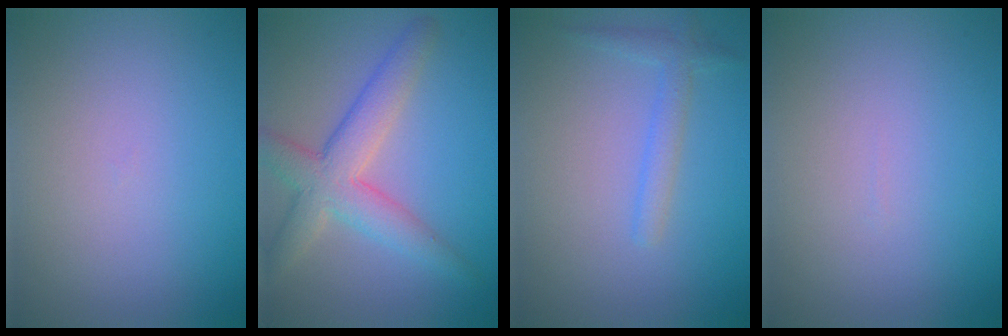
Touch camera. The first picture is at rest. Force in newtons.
{"total": 5.4, "press": 5.4, "slide": 0.4}
{"total": 1.9, "press": 1.9, "slide": 0.1}
{"total": 0.0}